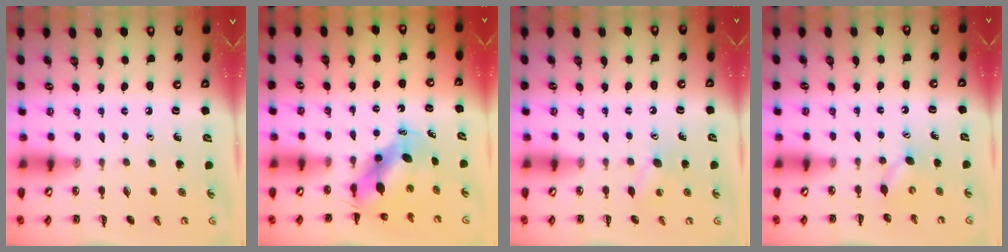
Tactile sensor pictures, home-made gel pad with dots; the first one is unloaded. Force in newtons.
{"total": 6.5, "press": 6.4, "slide": 1.3}
{"total": 6.1, "press": 5.9, "slide": 1.2}
{"total": 4.3, "press": 4.2, "slide": 1.1}